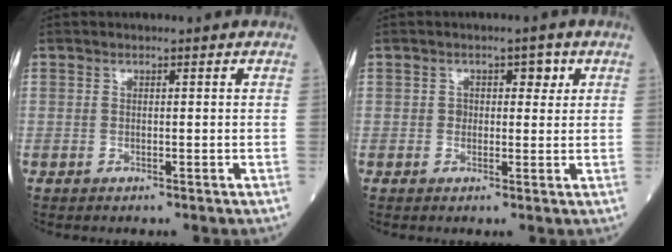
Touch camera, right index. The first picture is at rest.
{"total": 2.8, "force": [0.8, 1.9, 1.9], "torque": [-0.019, 0.011, 0.009]}